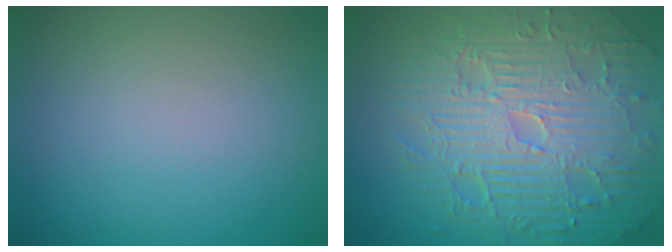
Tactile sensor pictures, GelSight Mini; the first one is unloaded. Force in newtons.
{"total": 11.3, "press": 7.2, "slide": 8.7}